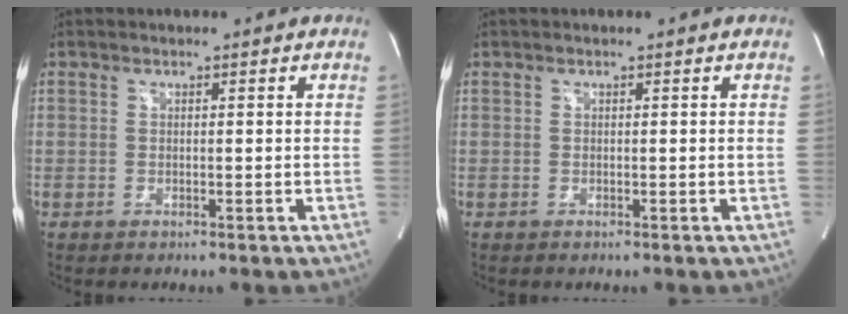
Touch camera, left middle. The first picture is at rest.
{"total": 0.0}